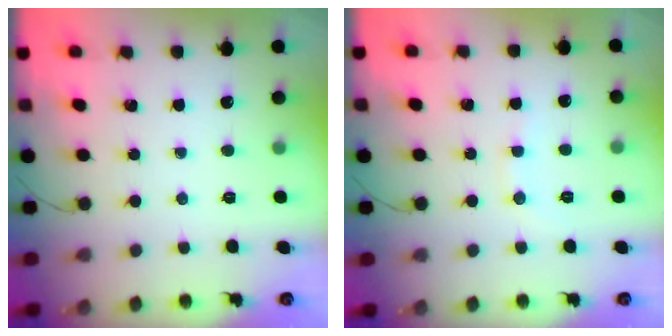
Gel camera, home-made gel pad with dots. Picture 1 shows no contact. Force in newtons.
{"total": 5.9, "press": 5.9, "slide": 0.9}